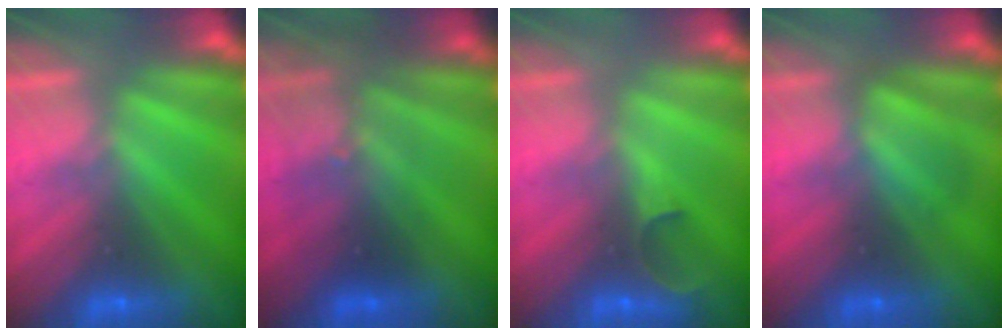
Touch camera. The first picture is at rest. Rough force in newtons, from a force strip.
{"total": 3.0}
{"total": 3.0}
{"total": 2.5}